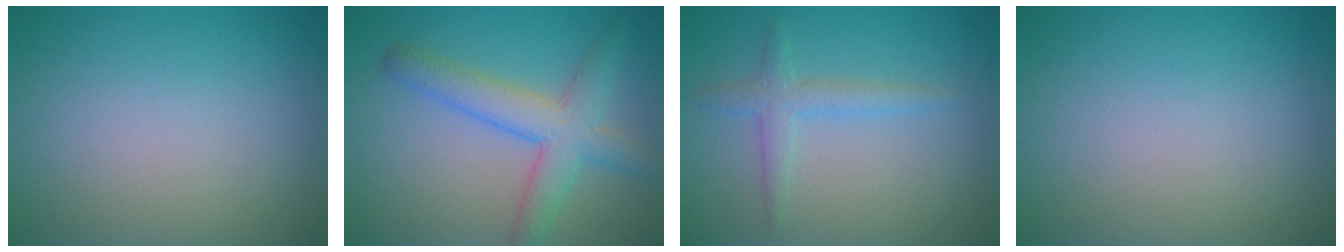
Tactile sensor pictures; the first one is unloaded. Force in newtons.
{"total": 4.9, "press": 4.9, "slide": 0.2}
{"total": 2.1, "press": 2.1, "slide": 0.1}
{"total": 0.0}